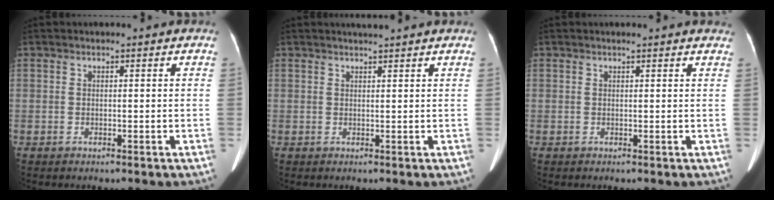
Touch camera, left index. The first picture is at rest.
{"total": 2.7, "force": [2.4, -0.1, 1.2], "torque": [-0.017, 0.015, 0.034]}
{"total": 4.1, "force": [3.7, 0.7, 1.6], "torque": [-0.019, 0.015, 0.029]}